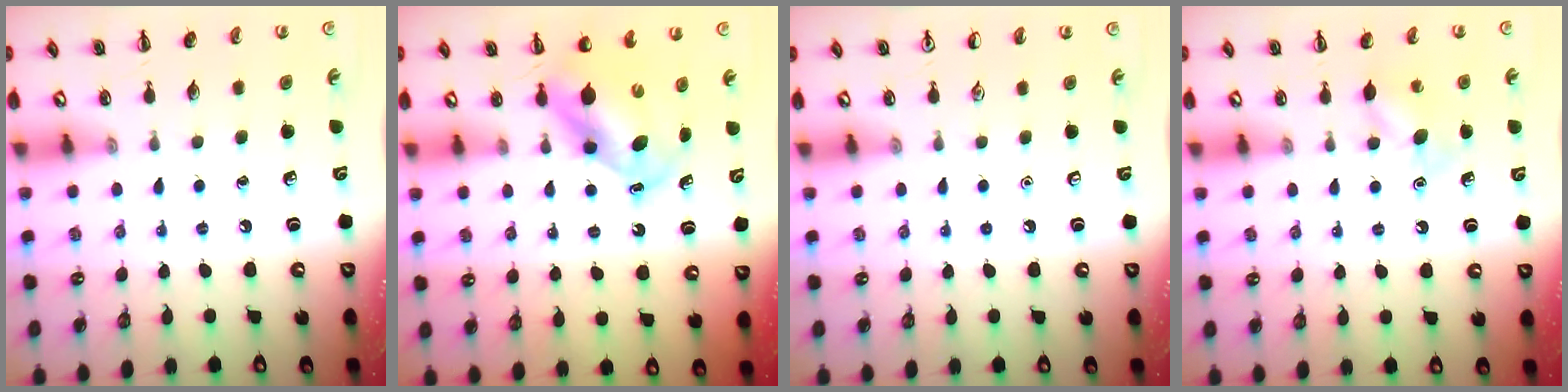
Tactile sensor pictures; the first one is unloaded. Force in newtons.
{"total": 5.5, "press": 5.4, "slide": 0.9}
{"total": 0.0}
{"total": 6.4, "press": 6.3, "slide": 1.1}